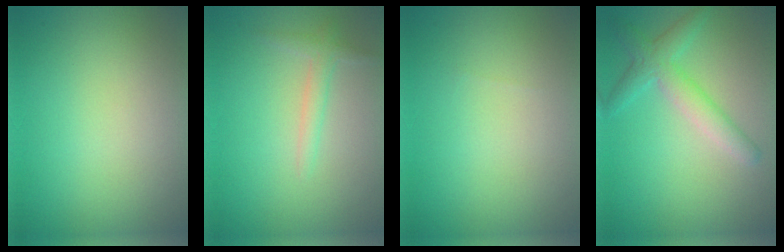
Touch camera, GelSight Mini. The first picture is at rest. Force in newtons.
{"total": 1.5, "press": 1.5, "slide": 0.1}
{"total": 0.0}
{"total": 3.1, "press": 3.1, "slide": 0.2}